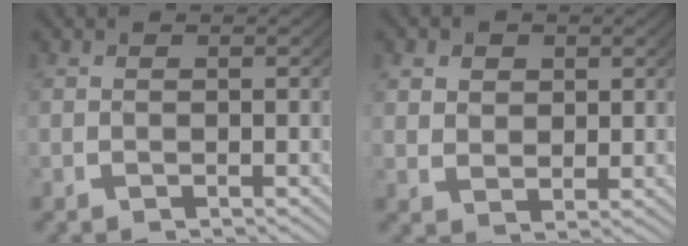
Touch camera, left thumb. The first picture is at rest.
{"total": 2.7, "force": [1.0, 2.2, 1.2], "torque": [-0.022, -0.012, 0.029]}